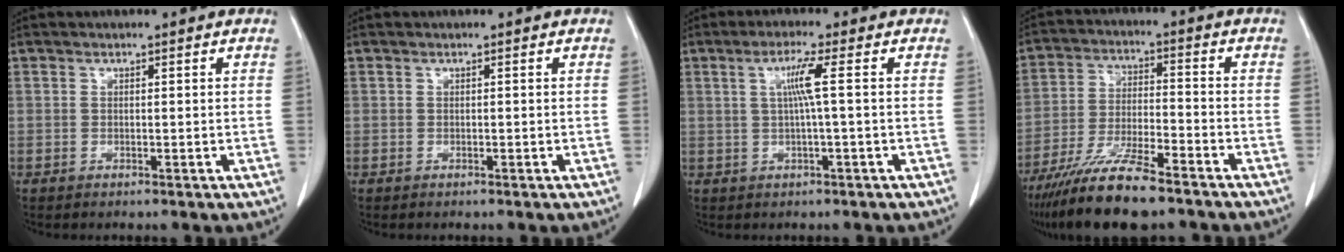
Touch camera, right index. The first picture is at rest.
{"total": 0.0}
{"total": 4.1, "force": [0.8, -0.8, 3.9], "torque": [-0.078, 0.005, 0.016]}
{"total": 11.4, "force": [-8.8, 1.8, 7.1], "torque": [-0.132, -0.027, -0.160]}